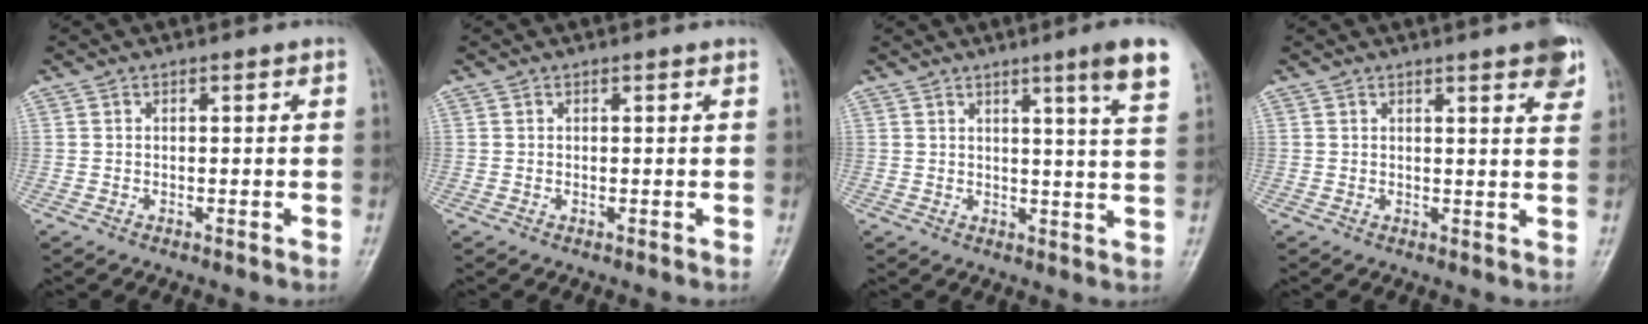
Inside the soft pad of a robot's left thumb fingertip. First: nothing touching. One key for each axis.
{"total": 0.0}
{"total": 8.1, "fx": 4.8, "fy": -0.2, "fz": 6.5, "tx": -0.083, "ty": -0.029, "tz": 0.060}
{"total": 6.0, "fx": 3.6, "fy": 1.2, "fz": 4.6, "tx": -0.045, "ty": -0.011, "tz": 0.042}